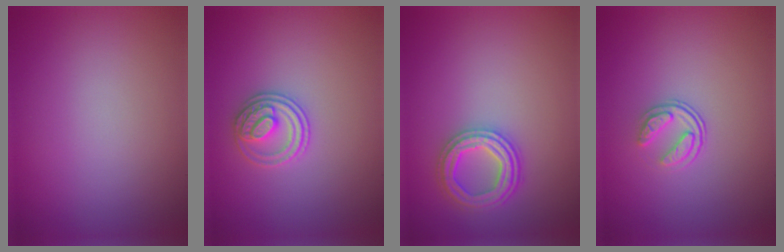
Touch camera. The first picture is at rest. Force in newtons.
{"total": 2.7, "press": 2.7, "slide": 0.6}
{"total": 3.5, "press": 3.4, "slide": 1.1}
{"total": 1.9, "press": 1.3, "slide": 1.4}